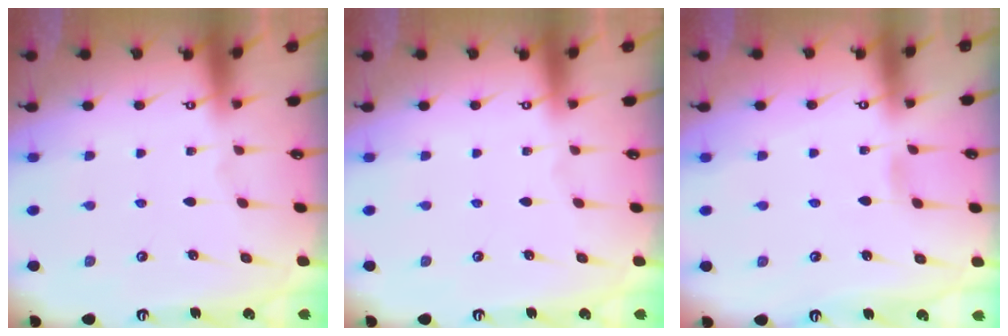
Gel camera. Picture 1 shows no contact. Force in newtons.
{"total": 0.0}
{"total": 3.1, "press": 3.1, "slide": 0.4}